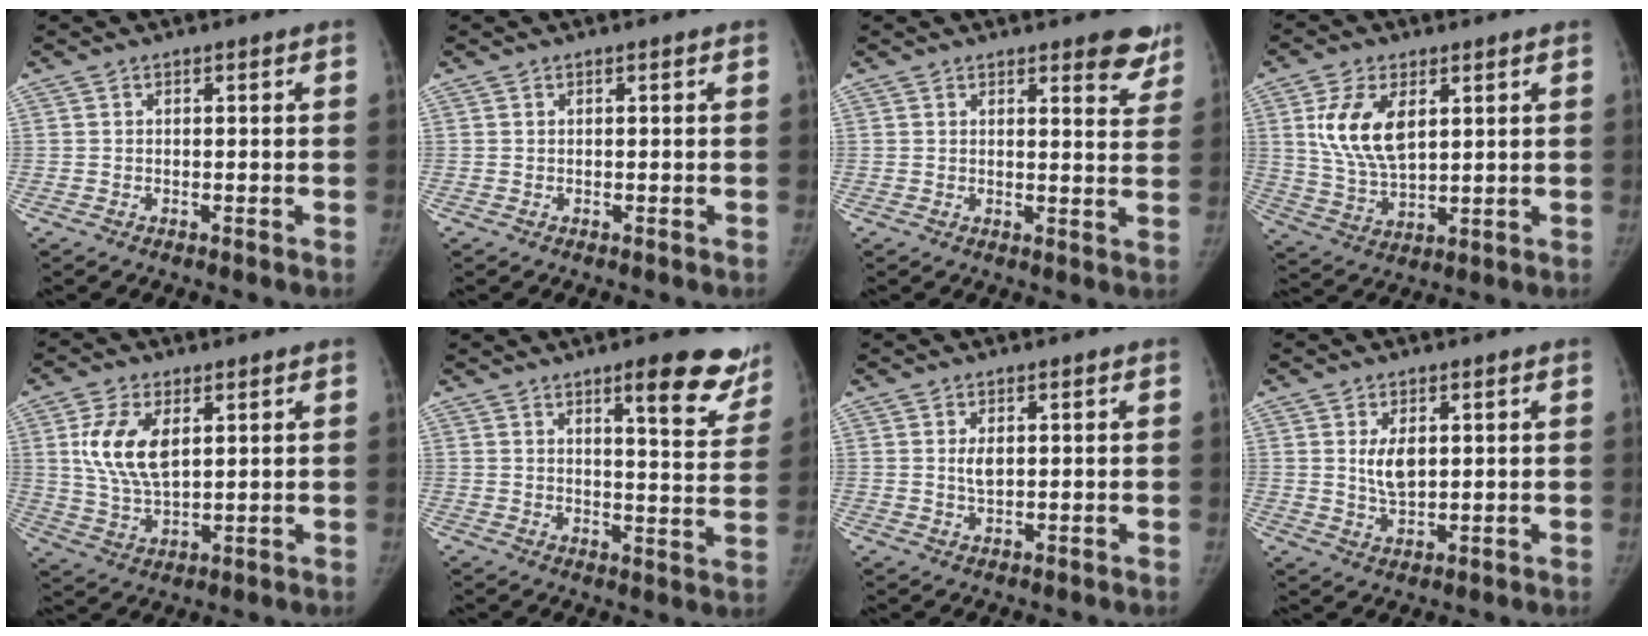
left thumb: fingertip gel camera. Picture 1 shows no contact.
{"total": 0.0}
{"total": 6.7, "force": [5.1, 2.2, 3.7], "torque": [-0.013, -0.030, 0.051]}
{"total": 11.6, "force": [3.7, 6.3, 9.0], "torque": [-0.165, -0.015, 0.078]}
{"total": 10.7, "force": [3.3, 5.8, 8.4], "torque": [-0.159, -0.014, 0.069]}
{"total": 13.7, "force": [9.2, 3.5, 9.4], "torque": [-0.075, -0.056, 0.114]}
{"total": 2.7, "force": [0.8, 1.4, 2.2], "torque": [-0.037, -0.008, 0.016]}
{"total": 5.2, "force": [1.5, 2.7, 4.1], "torque": [-0.065, -0.016, 0.033]}